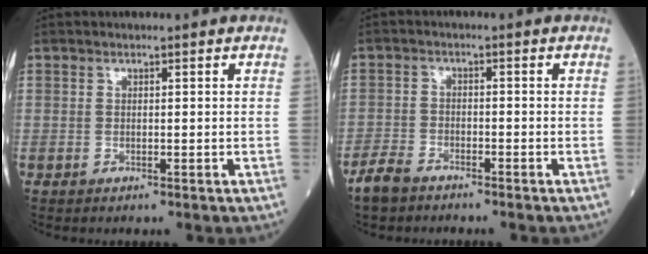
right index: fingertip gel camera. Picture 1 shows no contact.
{"total": 3.9, "force": [-3.4, 1.3, 1.5], "torque": [-0.038, -0.003, -0.065]}